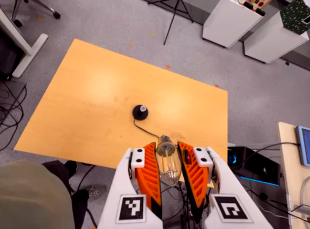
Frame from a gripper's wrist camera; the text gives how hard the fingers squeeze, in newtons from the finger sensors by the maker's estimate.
{"total": 19.4, "left": 20.8, "right": 18.0}